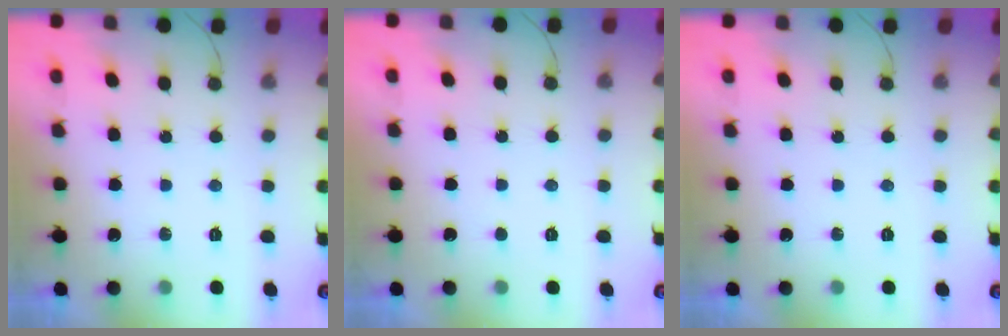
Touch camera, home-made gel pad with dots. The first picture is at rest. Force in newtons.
{"total": 1.6, "press": 1.6, "slide": 0.2}
{"total": 0.0}